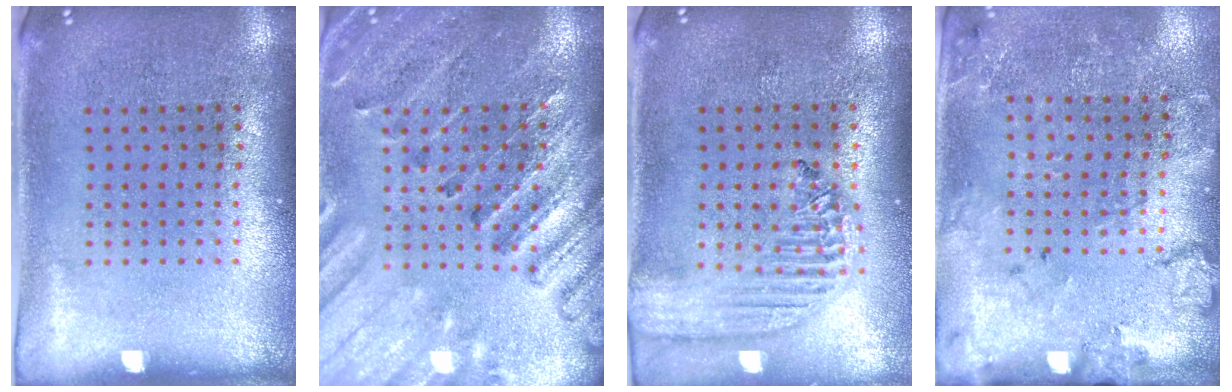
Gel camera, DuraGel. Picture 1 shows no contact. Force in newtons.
{"total": 2.5, "press": 2.5, "slide": 0.4}
{"total": 2.1, "press": 1.9, "slide": 1.0}
{"total": 1.8, "press": 1.6, "slide": 0.8}